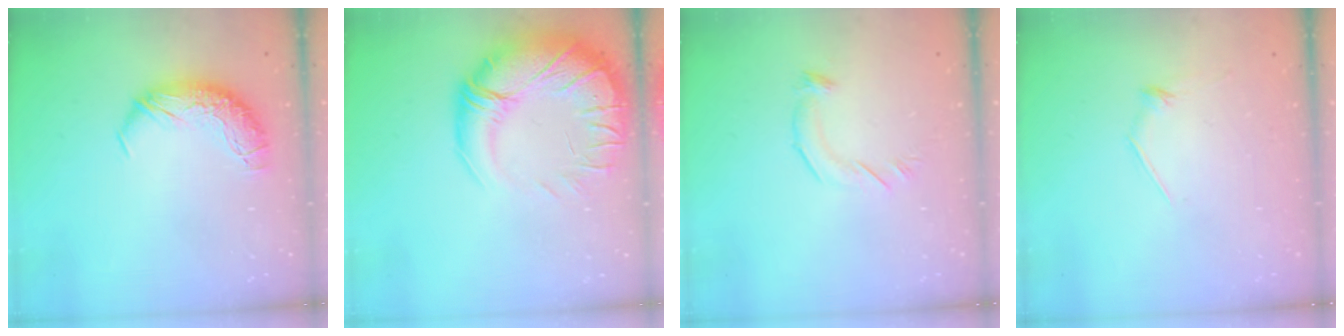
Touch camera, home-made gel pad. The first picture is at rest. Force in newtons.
{"total": 10.0, "press": 9.0, "slide": 4.5}
{"total": 5.5, "press": 5.5, "slide": 0.3}
{"total": 7.1, "press": 7.0, "slide": 0.8}